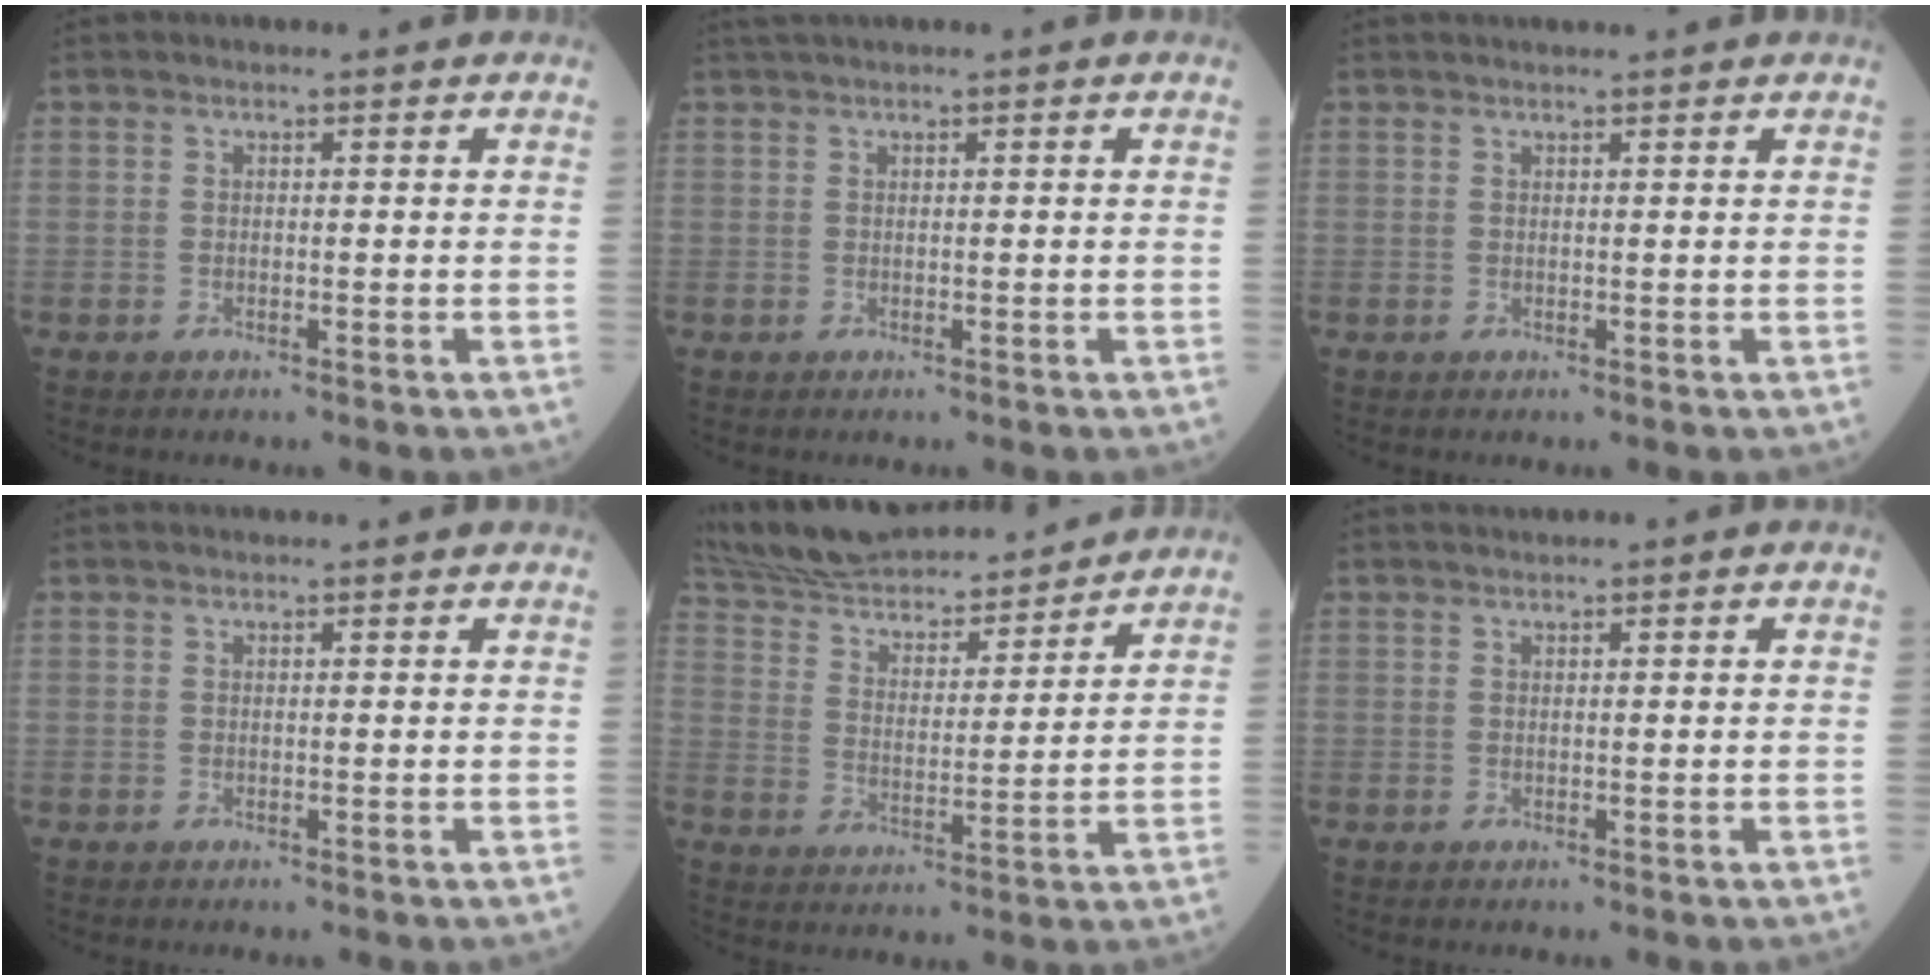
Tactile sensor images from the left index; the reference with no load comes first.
{"total": 1.4, "force": [1.0, -0.2, 0.9], "torque": [-0.021, 0.017, 0.024]}
{"total": 2.8, "force": [2.6, -0.3, 1.0], "torque": [-0.012, 0.018, 0.036]}
{"total": 1.1, "force": [1.0, -0.1, 0.3], "torque": [-0.004, 0.012, 0.018]}
{"total": 21.6, "force": [20.0, 3.8, 7.2], "torque": [-0.133, 0.016, 0.309]}
{"total": 0.6, "force": [0.4, -0.1, 0.4], "torque": [-0.009, 0.008, 0.013]}